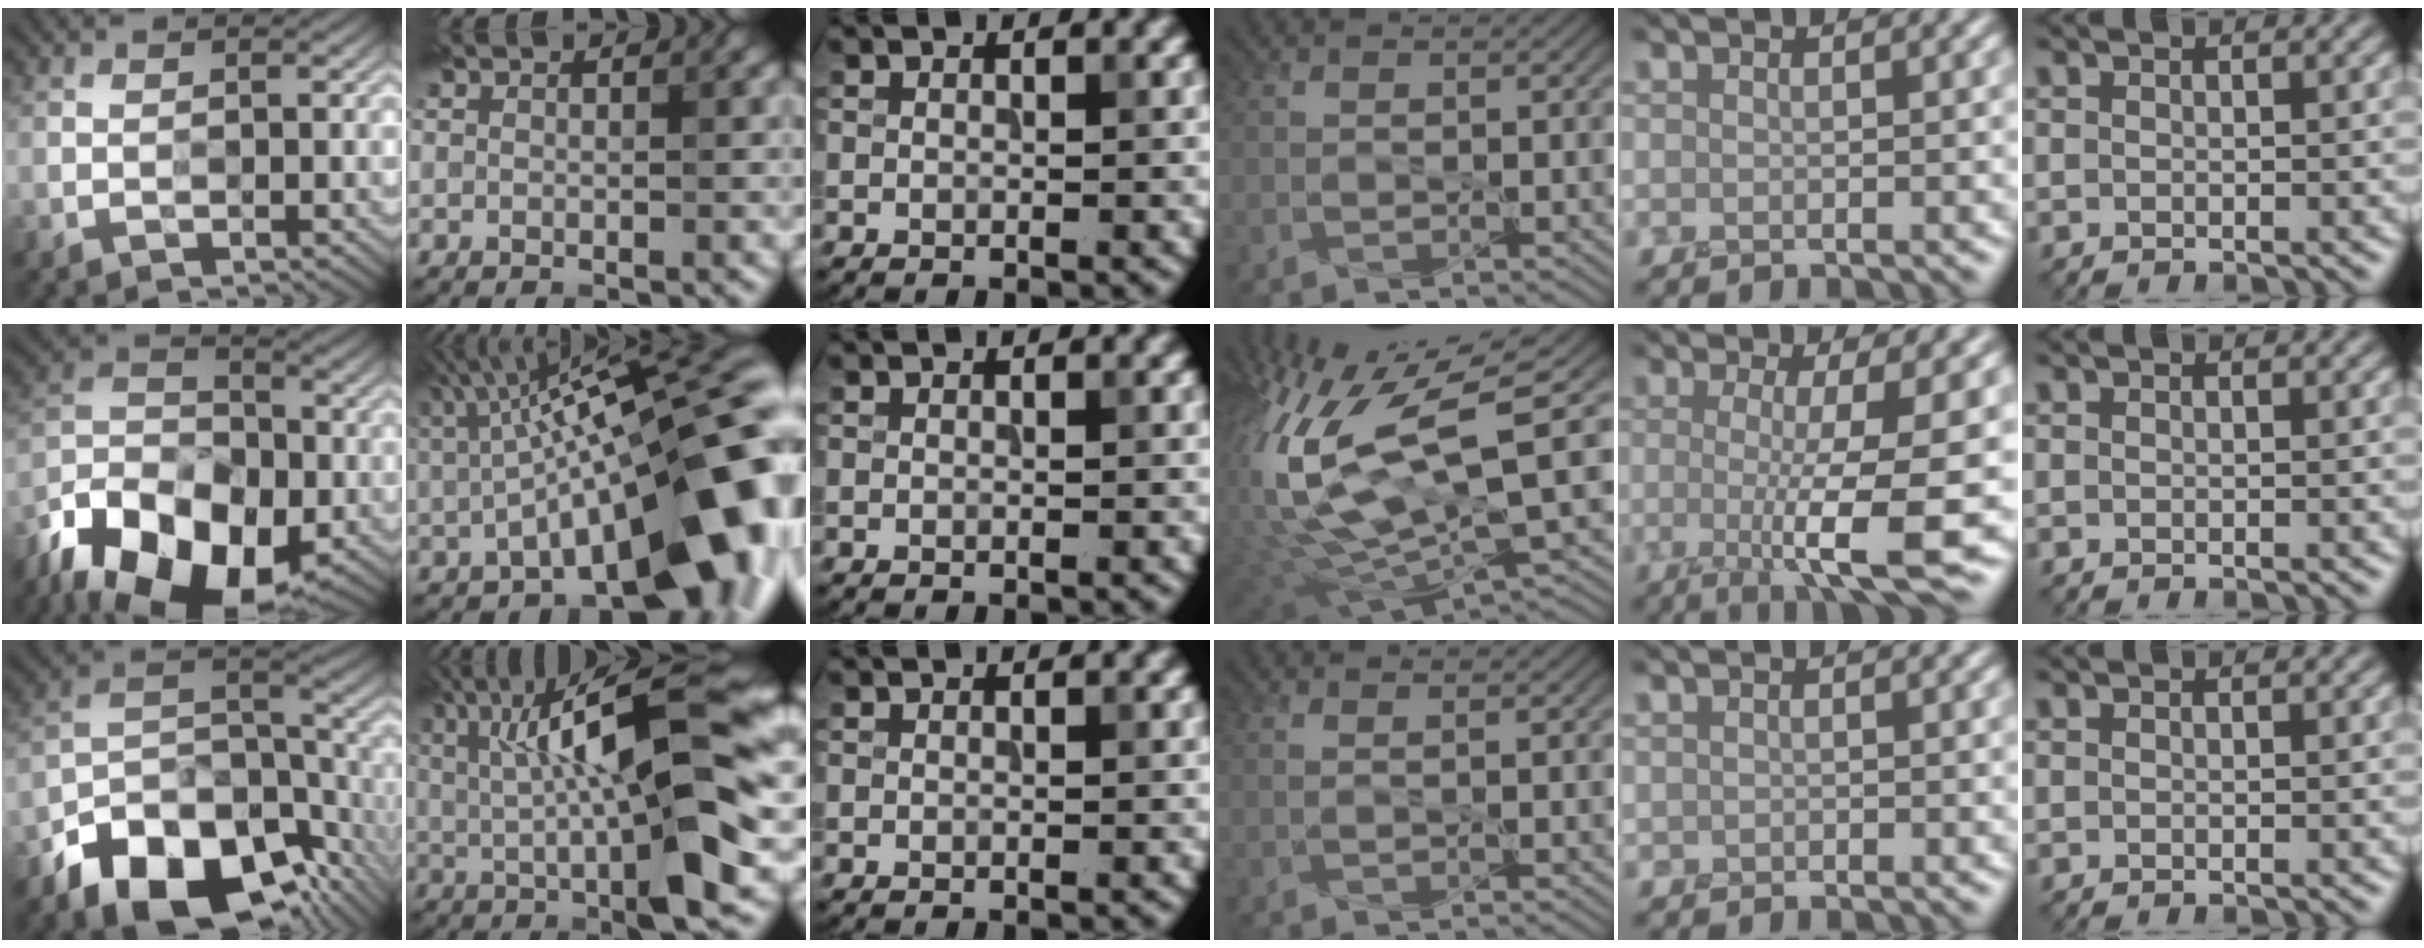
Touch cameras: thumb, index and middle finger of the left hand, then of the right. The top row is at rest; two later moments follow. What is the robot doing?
{"motion": "peel", "object": "tape"}